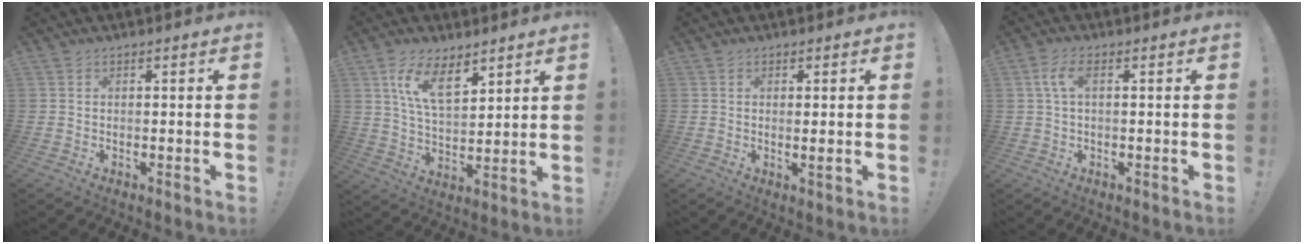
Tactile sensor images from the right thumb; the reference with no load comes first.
{"total": 11.5, "force": [7.1, 5.1, 7.4], "torque": [-0.130, -0.032, 0.131]}
{"total": 2.1, "force": [0.2, -0.2, 2.0], "torque": [-0.030, -0.006, 0.001]}
{"total": 4.7, "force": [0.8, 1.9, 4.2], "torque": [-0.092, 0.007, 0.015]}